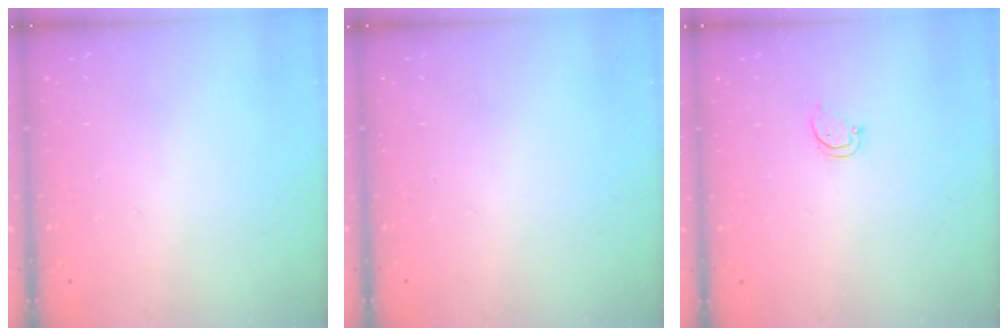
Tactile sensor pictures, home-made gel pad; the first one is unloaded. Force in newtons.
{"total": 0.0}
{"total": 2.6, "press": 2.6, "slide": 0.3}